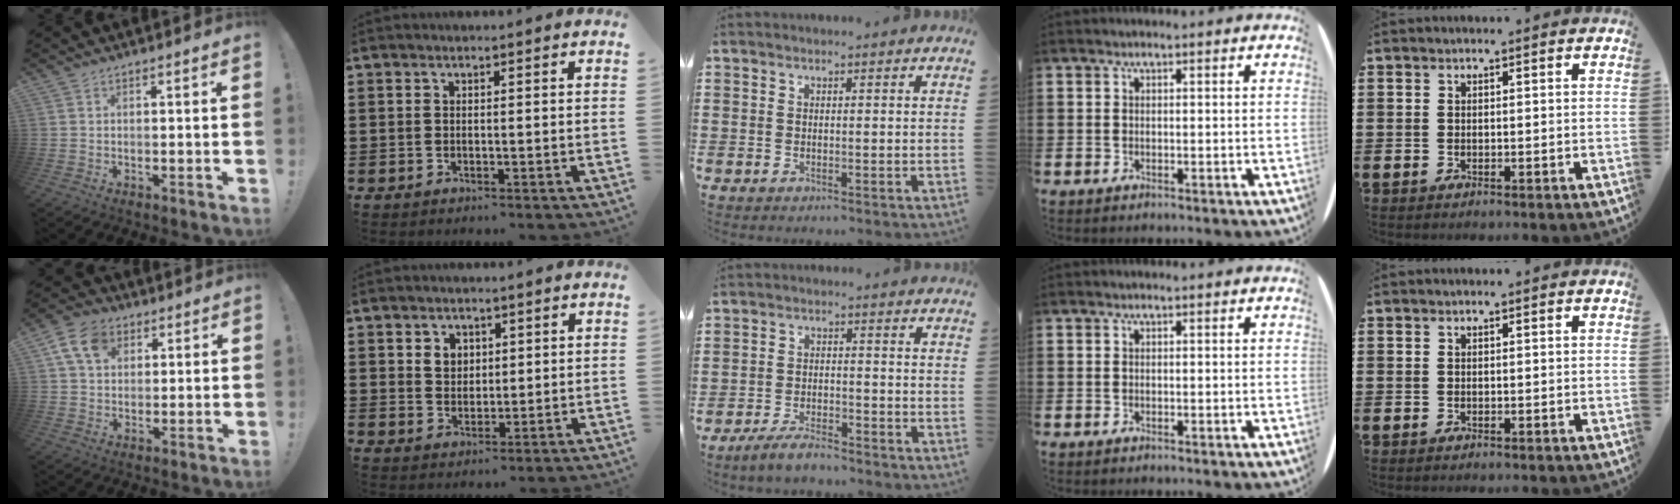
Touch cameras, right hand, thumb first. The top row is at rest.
{"thumb": {"total": 10.7, "force": [4.3, 8.0, 5.7], "torque": [-0.090, -0.001, 0.085]}, "index": {"total": 2.8, "force": [1.3, 2.3, 0.9], "torque": [-0.026, 0.009, 0.023]}, "middle": {"total": 4.0, "force": [-3.6, 0.8, 1.7], "torque": [-0.042, 0.000, -0.073]}}